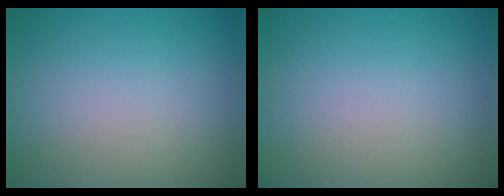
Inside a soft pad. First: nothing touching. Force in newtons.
{"total": 0.0}